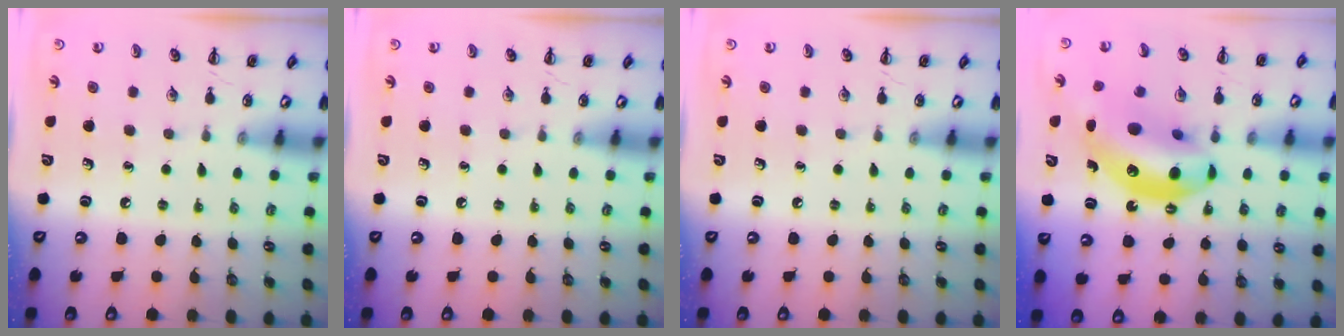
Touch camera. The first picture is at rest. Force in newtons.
{"total": 0.0}
{"total": 0.0}
{"total": 15.4, "press": 14.9, "slide": 3.9}